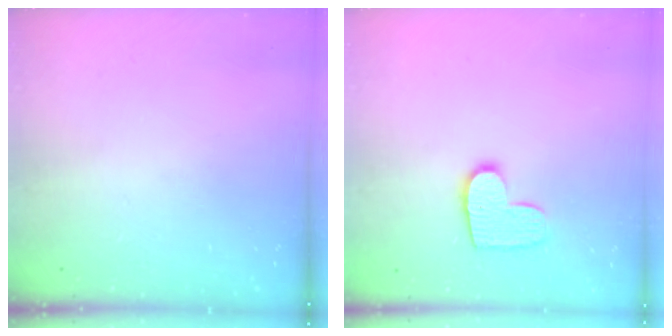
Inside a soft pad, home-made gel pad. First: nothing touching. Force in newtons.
{"total": 9.9, "press": 9.9, "slide": 0.4}